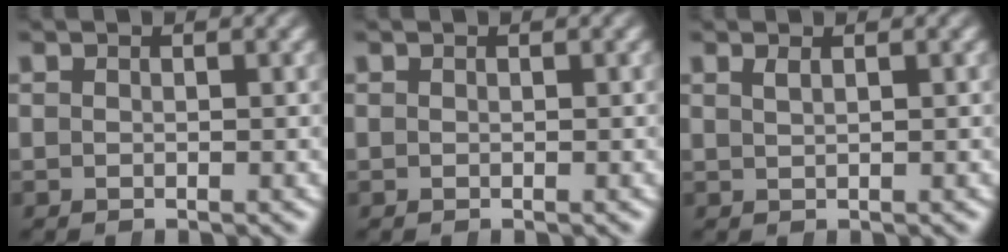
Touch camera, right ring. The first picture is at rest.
{"total": 0.0}
{"total": 1.0, "force": [0.7, -0.4, 0.5], "torque": [-0.006, 0.009, 0.012]}